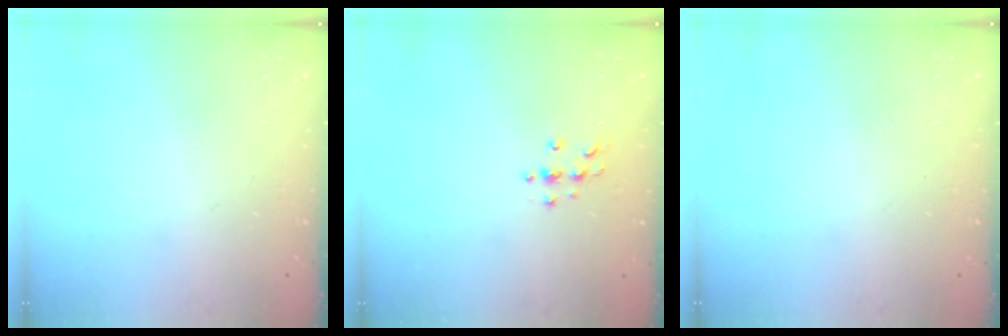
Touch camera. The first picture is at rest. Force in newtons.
{"total": 3.3, "press": 3.3, "slide": 0.4}
{"total": 0.0}